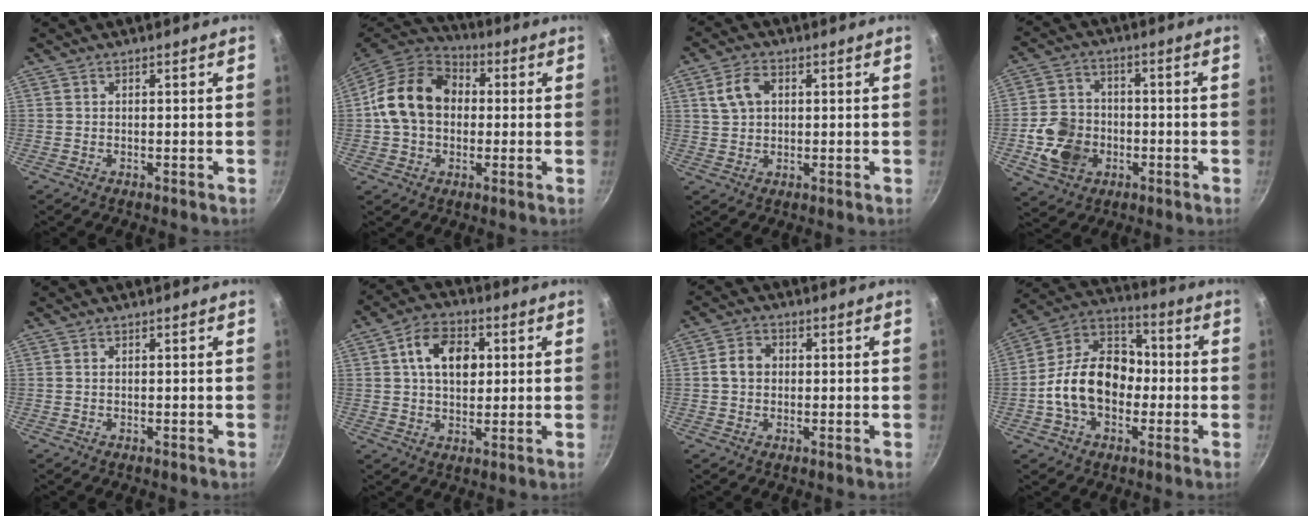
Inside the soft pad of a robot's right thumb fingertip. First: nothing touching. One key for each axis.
{"total": 16.0, "fx": 1.1, "fy": 12.2, "fz": 10.2, "tx": -0.151, "ty": 0.034, "tz": 0.005}
{"total": 5.8, "fx": 1.6, "fy": 4.0, "fz": 3.8, "tx": -0.062, "ty": 0.006, "tz": 0.028}
{"total": 11.1, "fx": -2.8, "fy": 9.1, "fz": 5.8, "tx": -0.088, "ty": 0.020, "tz": -0.050}
{"total": 0.0}
{"total": 10.7, "fx": 2.4, "fy": 7.3, "fz": 7.5, "tx": -0.103, "ty": 0.007, "tz": 0.030}
{"total": 4.4, "fx": 0.2, "fy": 3.7, "fz": 2.5, "tx": -0.031, "ty": 0.013, "tz": -0.005}
{"total": 17.1, "fx": -2.4, "fy": 12.3, "fz": 11.6, "tx": -0.161, "ty": 0.047, "tz": -0.061}